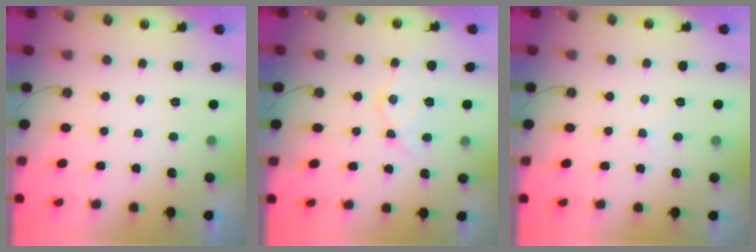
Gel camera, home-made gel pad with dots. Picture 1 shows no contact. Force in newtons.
{"total": 12.0, "press": 12.0, "slide": 1.0}
{"total": 4.0, "press": 3.9, "slide": 0.5}